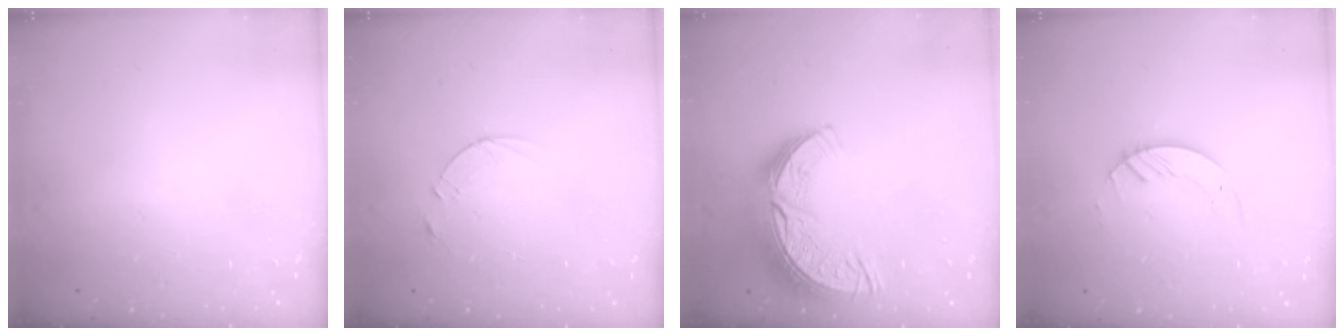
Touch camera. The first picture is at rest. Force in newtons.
{"total": 2.4, "press": 2.3, "slide": 0.2}
{"total": 17.3, "press": 17.2, "slide": 1.2}
{"total": 2.6, "press": 2.6, "slide": 0.3}